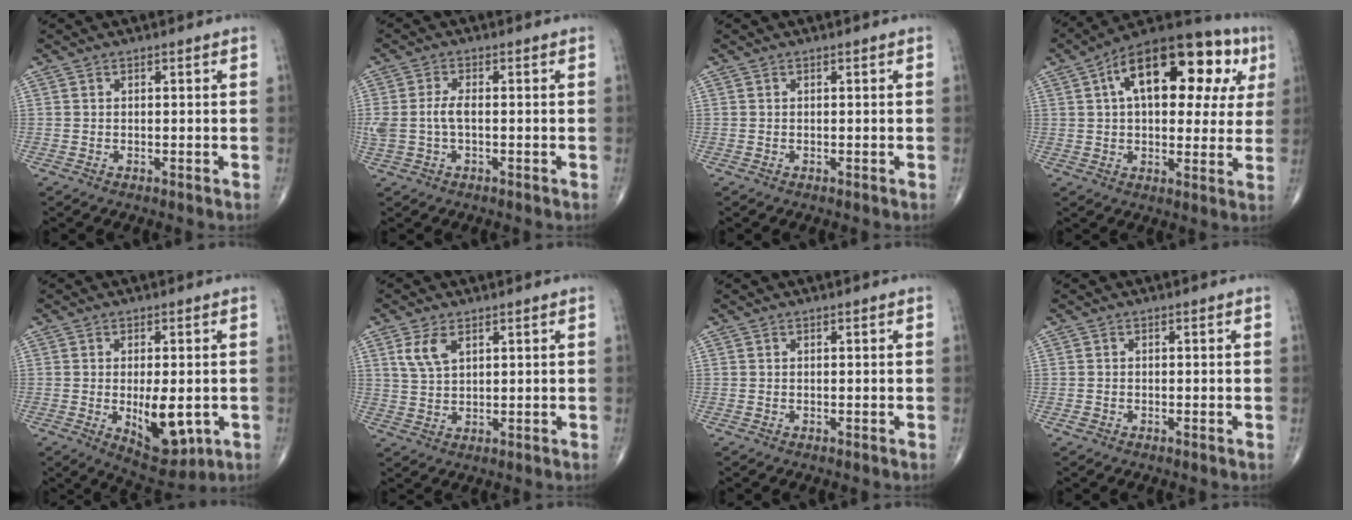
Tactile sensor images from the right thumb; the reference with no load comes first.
{"total": 4.6, "force": [-0.2, 2.3, 4.0], "torque": [-0.105, 0.012, -0.002]}
{"total": 0.0}
{"total": 23.5, "force": [7.6, 12.1, 18.7], "torque": [-0.243, 0.033, 0.104]}
{"total": 10.3, "force": [-1.9, 4.7, 9.0], "torque": [-0.112, -0.016, -0.015]}
{"total": 4.8, "force": [2.3, 2.5, 3.4], "torque": [-0.066, -0.005, 0.052]}
{"total": 0.0}
{"total": 0.7, "force": [-0.4, 0.4, 0.4], "torque": [-0.010, 0.000, -0.008]}